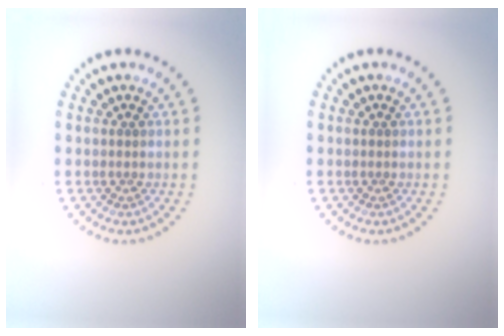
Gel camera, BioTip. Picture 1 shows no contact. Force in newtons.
{"total": 0.0}